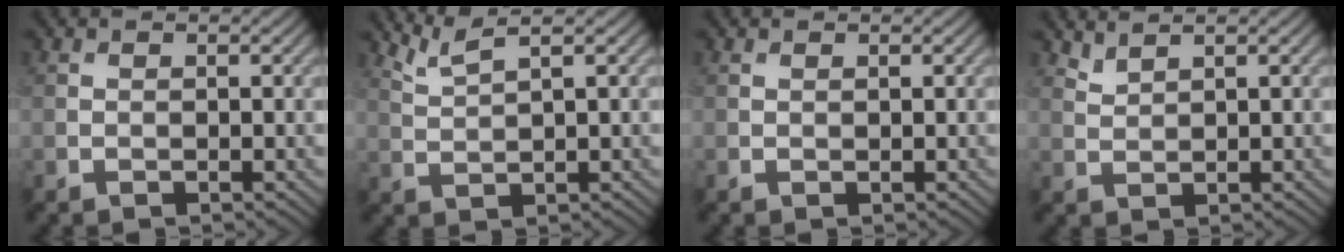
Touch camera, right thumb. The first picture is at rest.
{"total": 3.0, "force": [2.2, 0.4, 2.1], "torque": [-0.045, 0.009, 0.054]}
{"total": 0.0}
{"total": 1.7, "force": [1.6, 0.1, 0.5], "torque": [-0.017, 0.004, 0.040]}